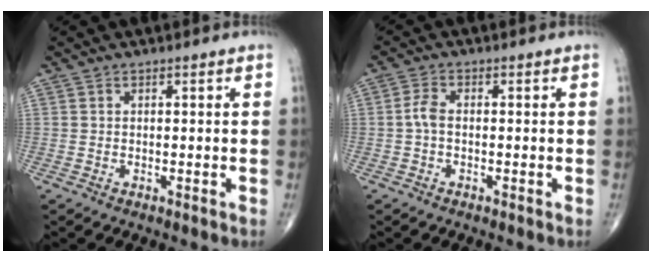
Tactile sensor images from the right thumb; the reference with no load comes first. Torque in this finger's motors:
{"motor_torque": [0.05, -0.01, 0.42, 0.08, 0.00]}